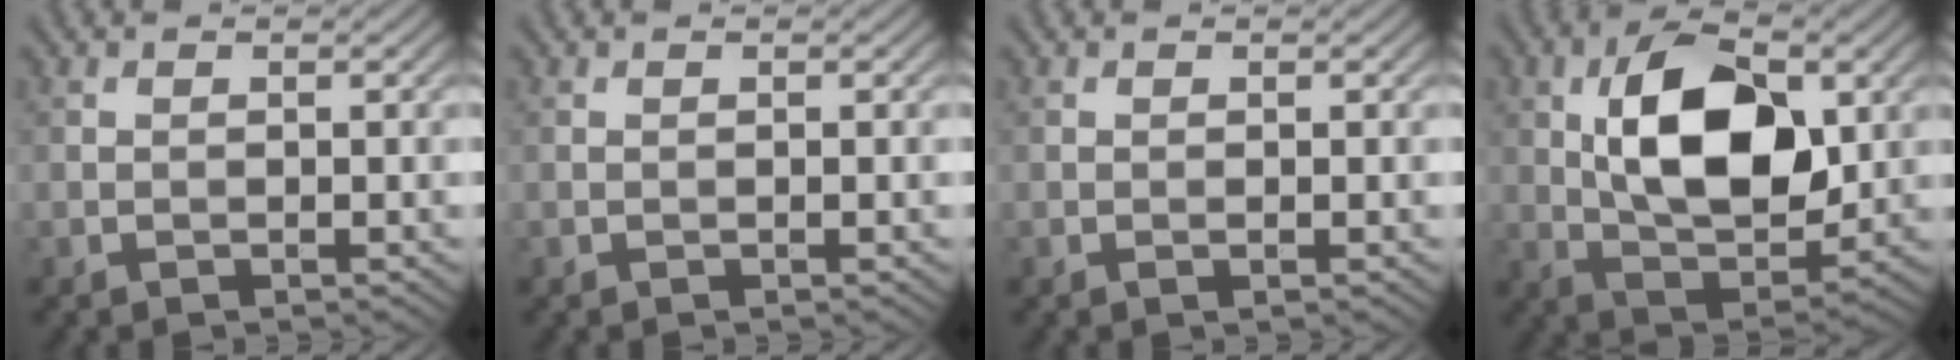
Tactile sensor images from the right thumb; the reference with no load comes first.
{"total": 0.0}
{"total": 0.5, "force": [-0.1, 0.1, 0.5], "torque": [-0.011, -0.003, -0.003]}
{"total": 13.0, "force": [2.5, 7.1, 10.6], "torque": [-0.190, 0.003, 0.048]}